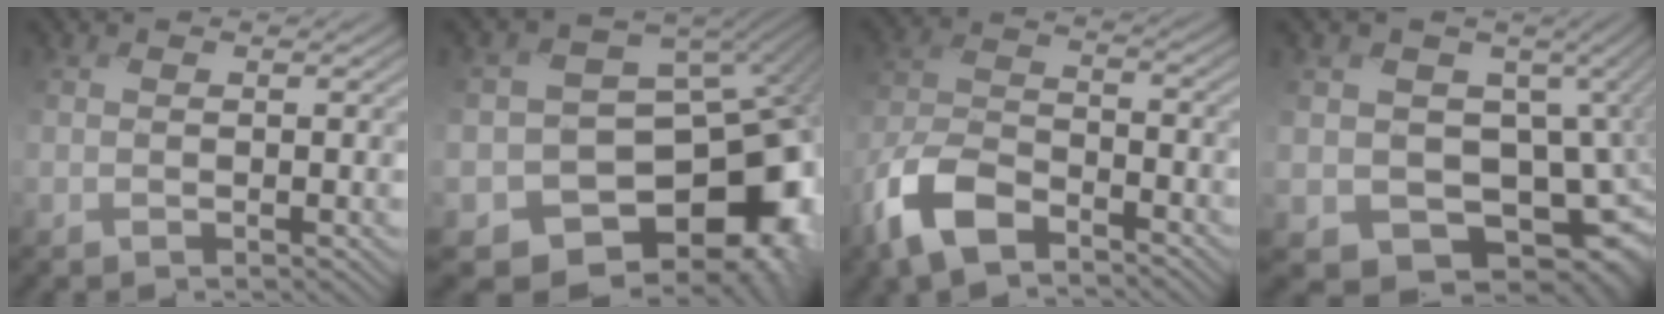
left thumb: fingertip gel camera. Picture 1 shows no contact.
{"total": 16.3, "force": [-6.2, 12.1, 9.0], "torque": [-0.117, -0.026, -0.058]}
{"total": 9.5, "force": [-6.6, 4.3, 5.3], "torque": [-0.118, -0.004, -0.150]}
{"total": 13.3, "force": [-1.5, 10.5, 8.1], "torque": [-0.116, -0.020, 0.000]}